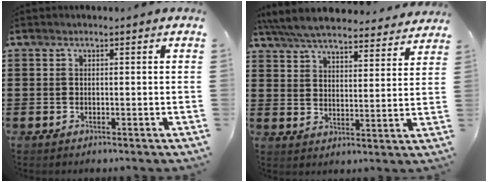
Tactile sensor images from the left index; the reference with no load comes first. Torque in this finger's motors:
{"motor_torque": [2.14, 0.00, 0.17, 0.01]}